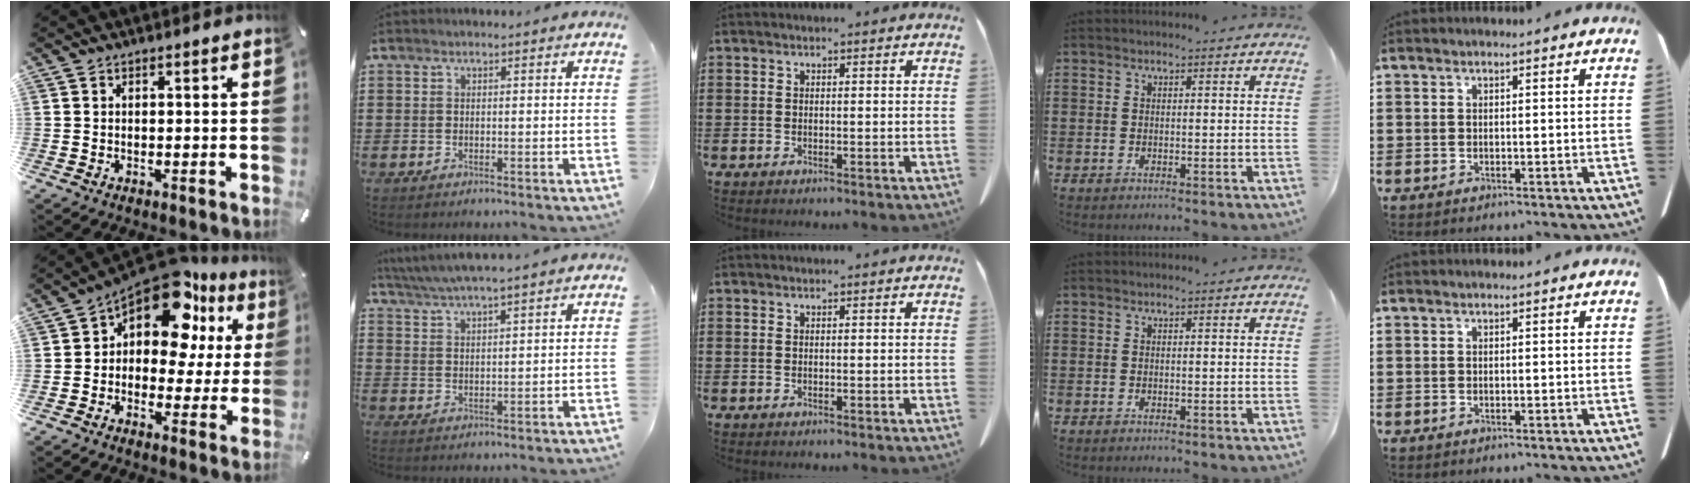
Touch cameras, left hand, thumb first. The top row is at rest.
{"thumb": {"total": 15.3, "force": [8.9, 7.9, 9.6], "torque": [-0.161, -0.069, 0.156]}, "index": {"total": 3.9, "force": [3.6, -0.2, 1.5], "torque": [-0.039, -0.013, 0.065]}}